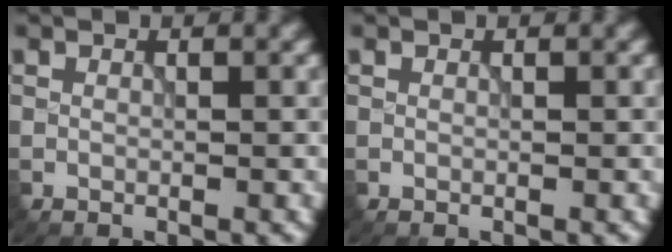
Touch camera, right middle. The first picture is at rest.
{"total": 0.0}